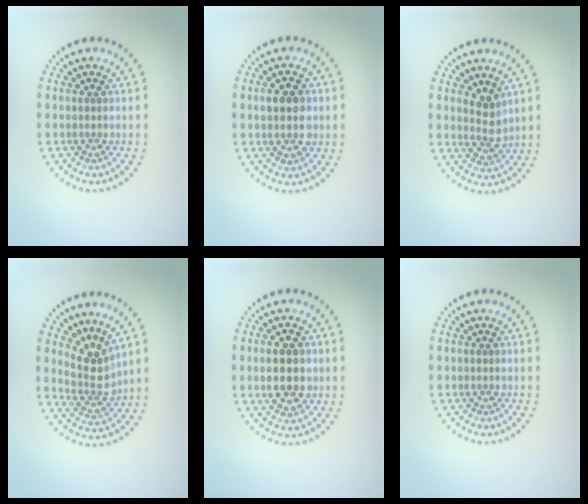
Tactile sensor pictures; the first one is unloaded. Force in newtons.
{"total": 3.7, "press": 3.7, "slide": 0.3}
{"total": 2.4, "press": 2.1, "slide": 1.0}
{"total": 3.1, "press": 2.4, "slide": 2.0}
{"total": 4.6, "press": 4.6, "slide": 0.2}
{"total": 0.0}